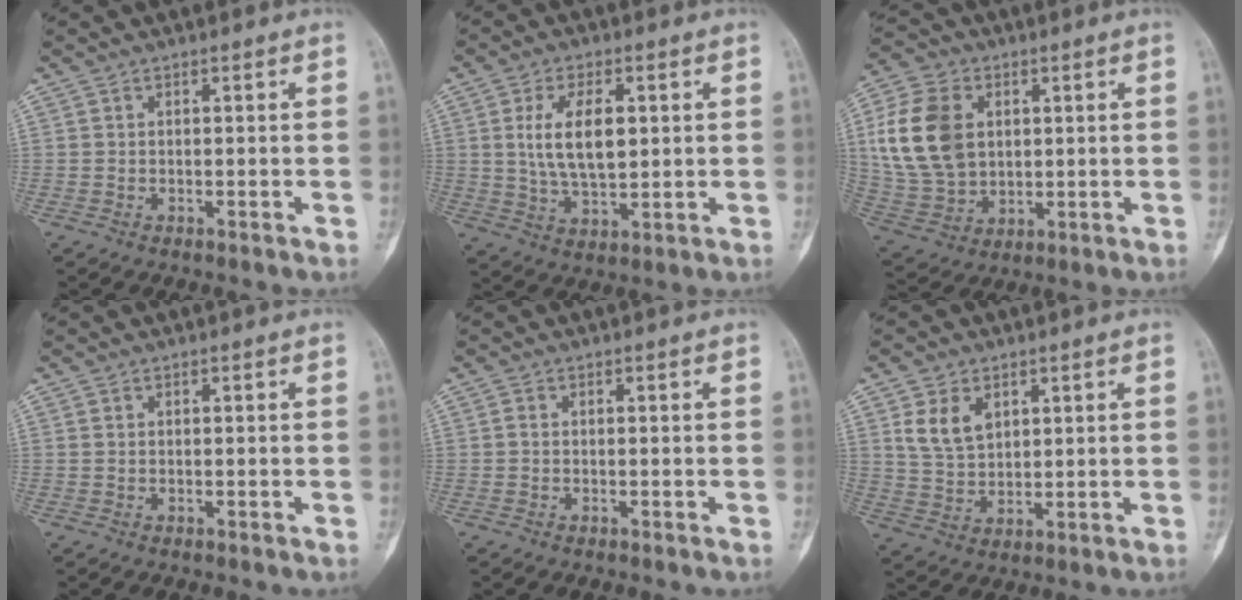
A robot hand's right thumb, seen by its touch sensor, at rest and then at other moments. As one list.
[{"total": 10.4, "force": [1.9, 5.3, 8.7], "torque": [-0.148, -0.009, 0.041]}, {"total": 16.5, "force": [3.2, 12.0, 10.9], "torque": [-0.198, -0.001, 0.068]}, {"total": 0.0}, {"total": 0.7, "force": [0.0, 0.5, 0.5], "torque": [-0.011, 0.000, -0.002]}, {"total": 7.2, "force": [3.0, 4.9, 4.4], "torque": [-0.067, -0.013, 0.064]}]